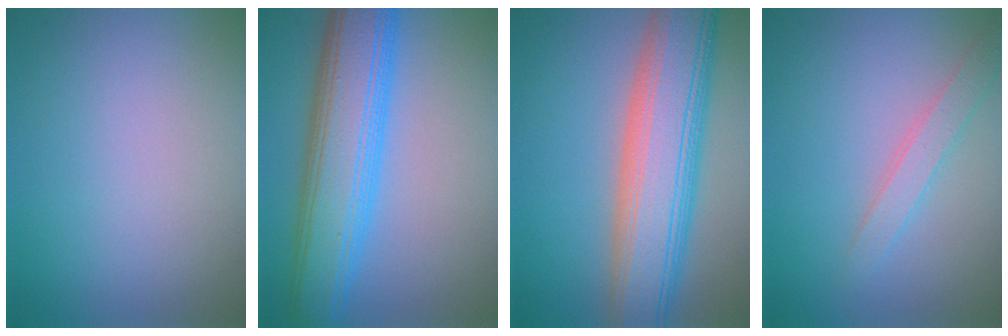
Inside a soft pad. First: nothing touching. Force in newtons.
{"total": 8.8, "press": 8.8, "slide": 0.3}
{"total": 10.1, "press": 10.1, "slide": 0.4}
{"total": 2.0, "press": 2.0, "slide": 0.1}